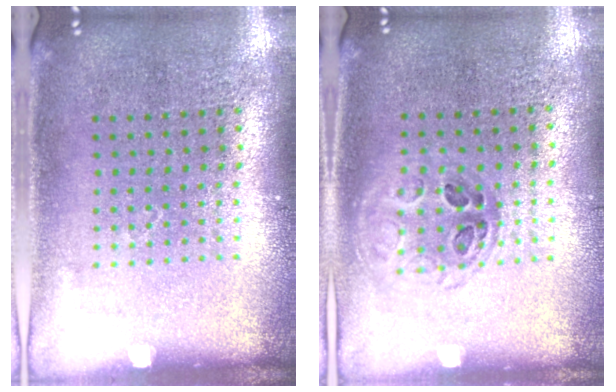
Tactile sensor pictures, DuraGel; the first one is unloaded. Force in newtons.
{"total": 0.9, "press": 0.9, "slide": 0.2}